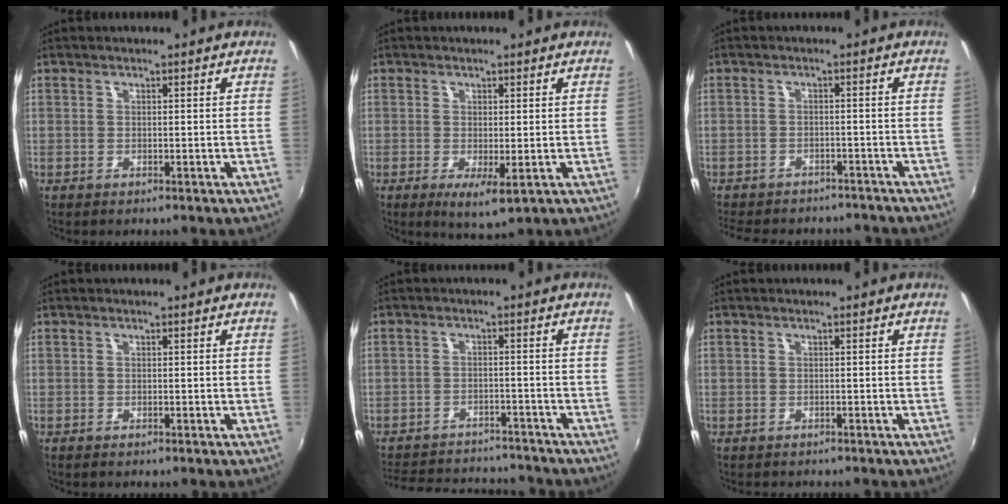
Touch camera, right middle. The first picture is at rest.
{"total": 3.9, "force": [-0.8, 1.1, 3.7], "torque": [-0.065, -0.015, -0.009]}
{"total": 11.9, "force": [-10.1, 4.7, 4.1], "torque": [-0.103, 0.001, -0.136]}
{"total": 0.5, "force": [-0.5, 0.1, 0.2], "torque": [-0.004, -0.004, -0.010]}
{"total": 15.3, "force": [-13.5, 5.4, 5.0], "torque": [-0.126, 0.024, -0.184]}
{"total": 1.0, "force": [-0.9, 0.4, 0.1], "torque": [-0.007, 0.000, -0.014]}